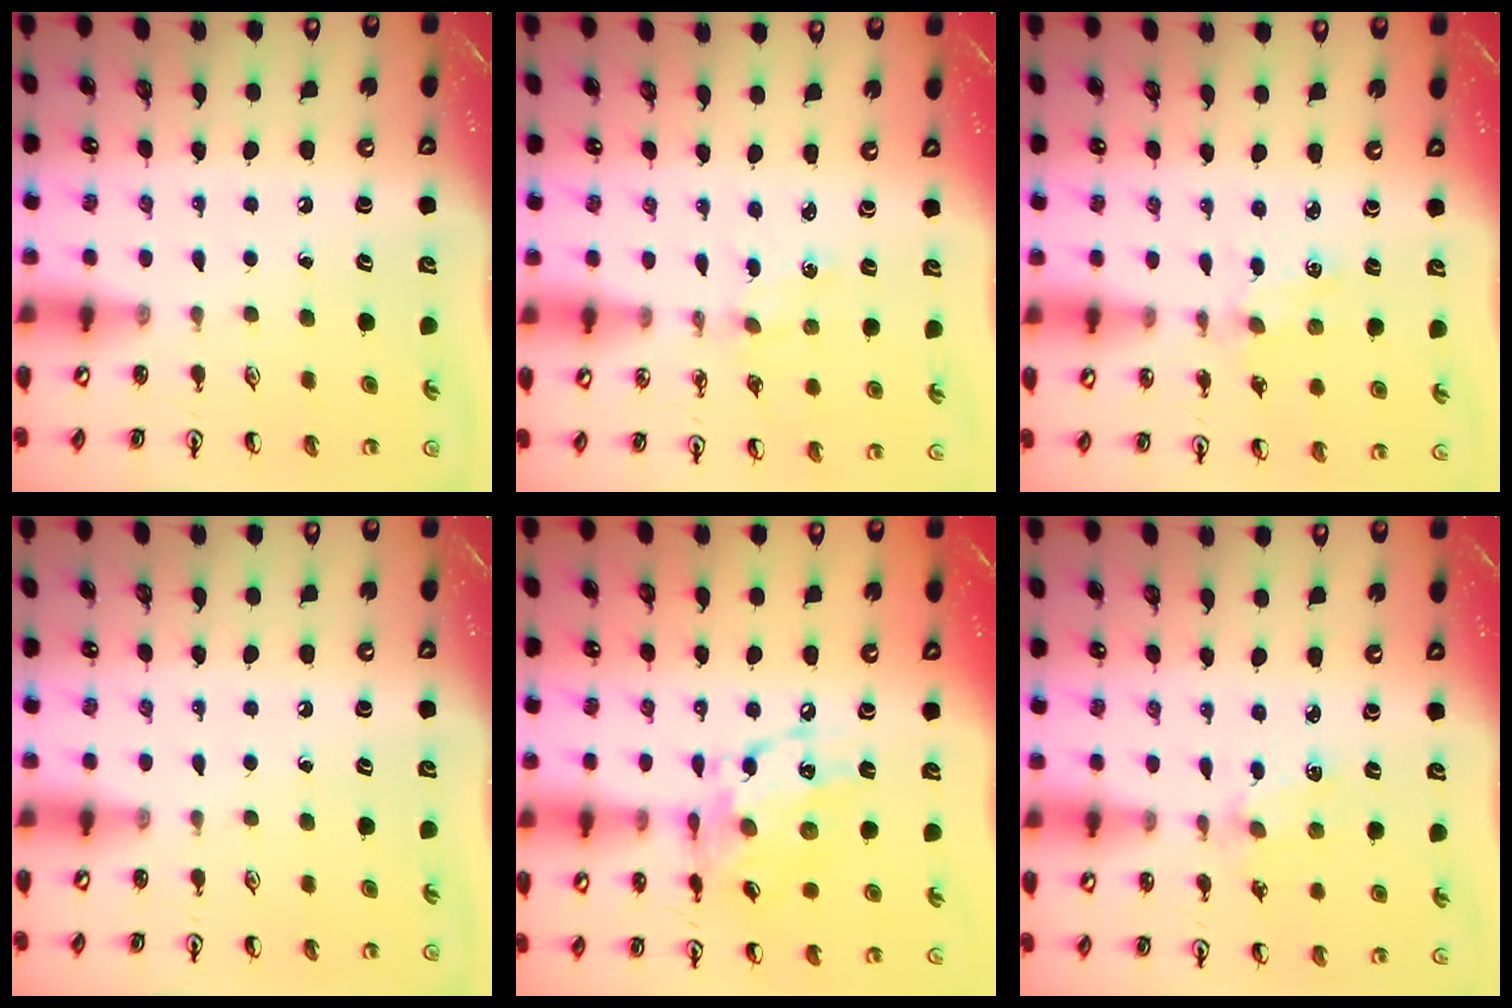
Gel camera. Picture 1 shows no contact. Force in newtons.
{"total": 0.0}
{"total": 1.0, "press": 1.0, "slide": 0.2}
{"total": 0.0}
{"total": 14.4, "press": 14.3, "slide": 0.8}
{"total": 2.5, "press": 2.4, "slide": 0.3}